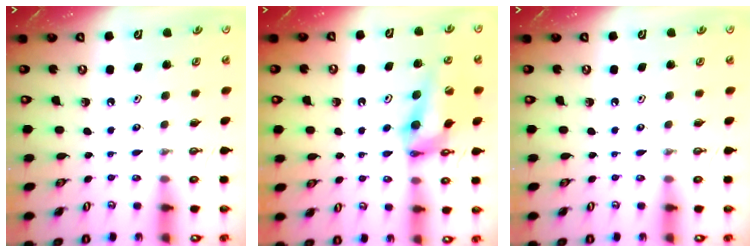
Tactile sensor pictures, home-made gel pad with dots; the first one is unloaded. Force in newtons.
{"total": 12.3, "press": 11.7, "slide": 3.7}
{"total": 0.0}